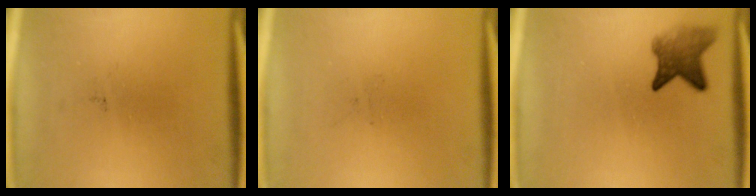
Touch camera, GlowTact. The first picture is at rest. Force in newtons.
{"total": 0.0}
{"total": 4.5}